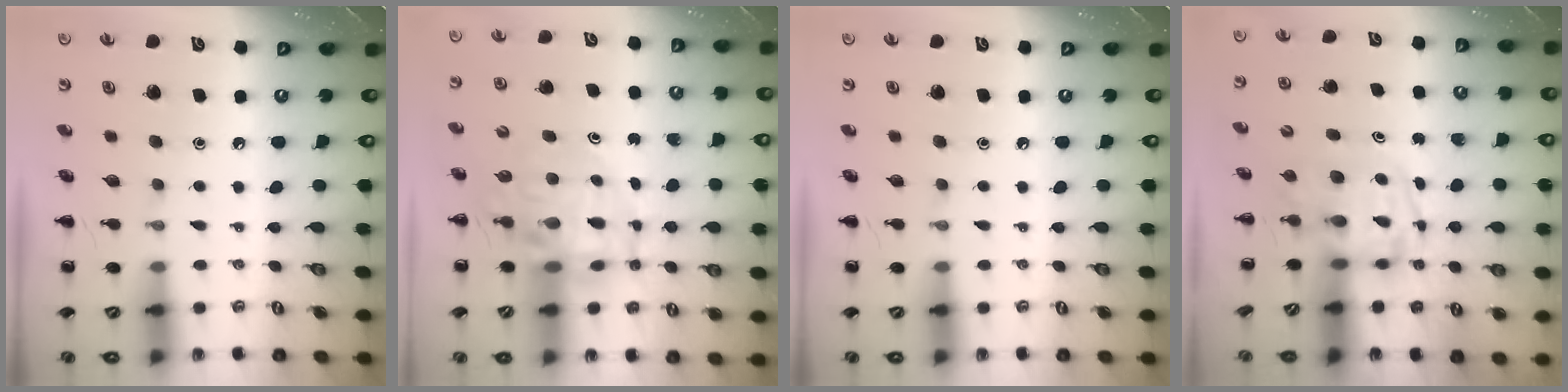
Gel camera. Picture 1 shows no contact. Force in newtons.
{"total": 10.7, "press": 10.2, "slide": 3.2}
{"total": 0.0}
{"total": 3.9, "press": 3.8, "slide": 0.6}